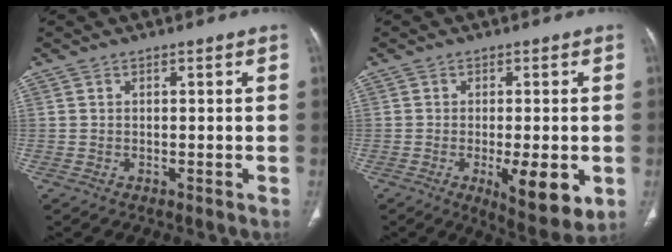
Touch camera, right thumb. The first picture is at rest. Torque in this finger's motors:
{"motor_torque": [1.34, 1.53, -0.11, 0.00, 0.32]}